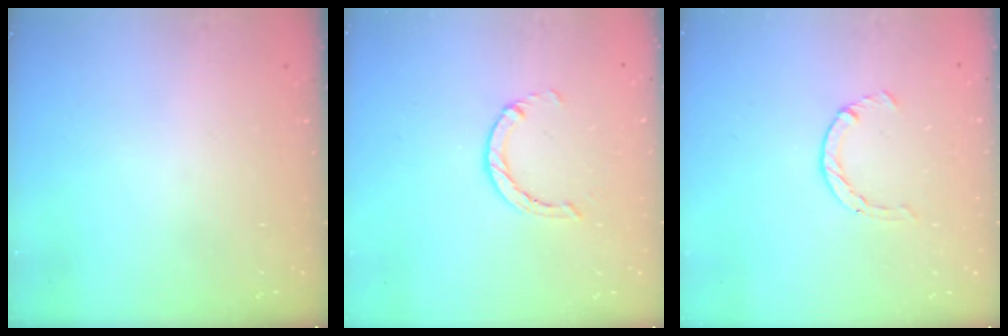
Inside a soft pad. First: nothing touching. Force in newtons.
{"total": 1.4, "press": 1.4, "slide": 0.3}
{"total": 2.1, "press": 2.1, "slide": 0.3}